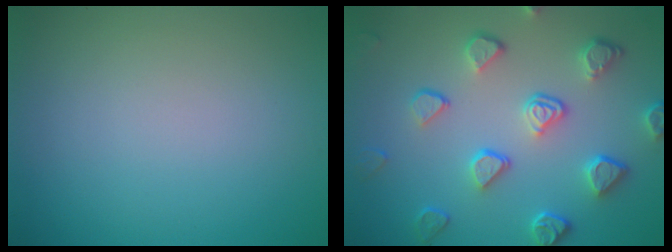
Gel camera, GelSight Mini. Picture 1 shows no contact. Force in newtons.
{"total": 4.6, "press": 3.9, "slide": 2.4}